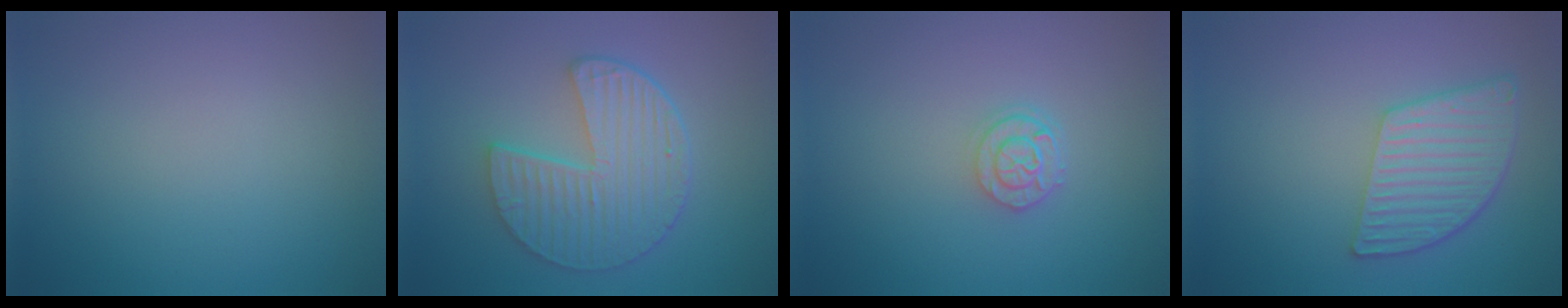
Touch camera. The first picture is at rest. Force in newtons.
{"total": 6.3, "press": 4.8, "slide": 4.1}
{"total": 2.3, "press": 1.9, "slide": 1.4}
{"total": 5.7, "press": 4.3, "slide": 3.7}